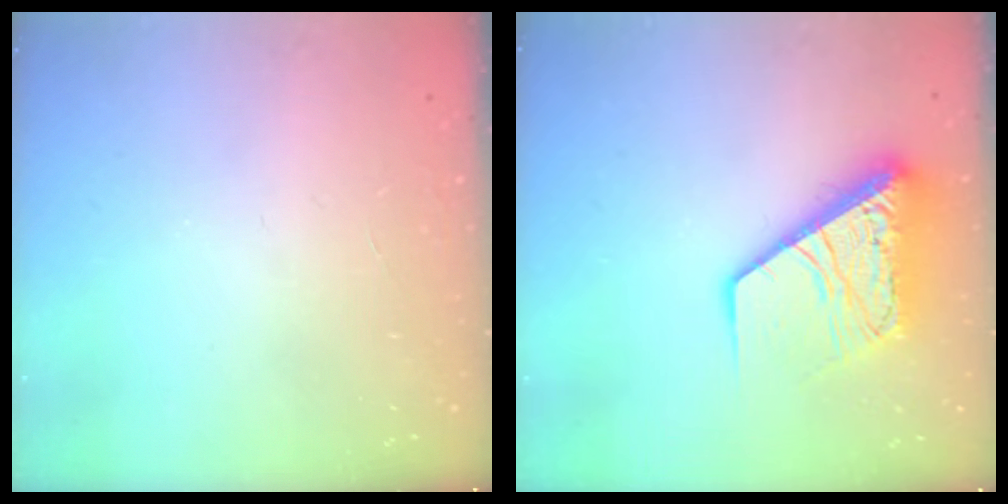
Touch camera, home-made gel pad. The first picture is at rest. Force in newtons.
{"total": 16.9, "press": 16.8, "slide": 2.1}